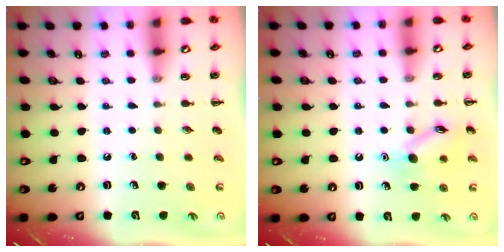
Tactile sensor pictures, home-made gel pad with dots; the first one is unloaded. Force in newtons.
{"total": 11.1, "press": 11.0, "slide": 0.7}